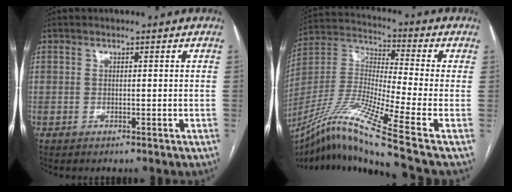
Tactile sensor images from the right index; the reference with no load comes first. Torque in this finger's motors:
{"motor_torque": [-0.56, -0.69, -0.01, 0.06]}